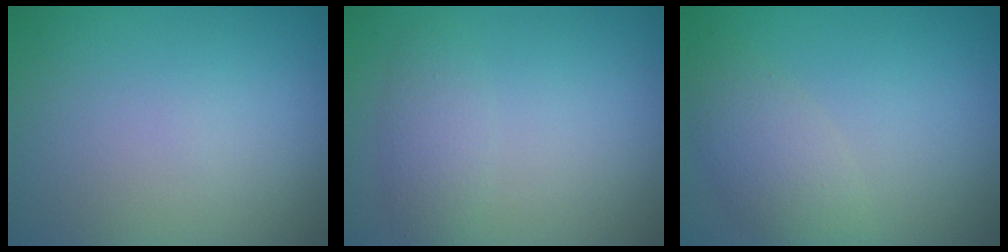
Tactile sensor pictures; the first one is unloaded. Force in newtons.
{"total": 2.1, "press": 2.1, "slide": 0.2}
{"total": 3.3, "press": 3.2, "slide": 0.2}